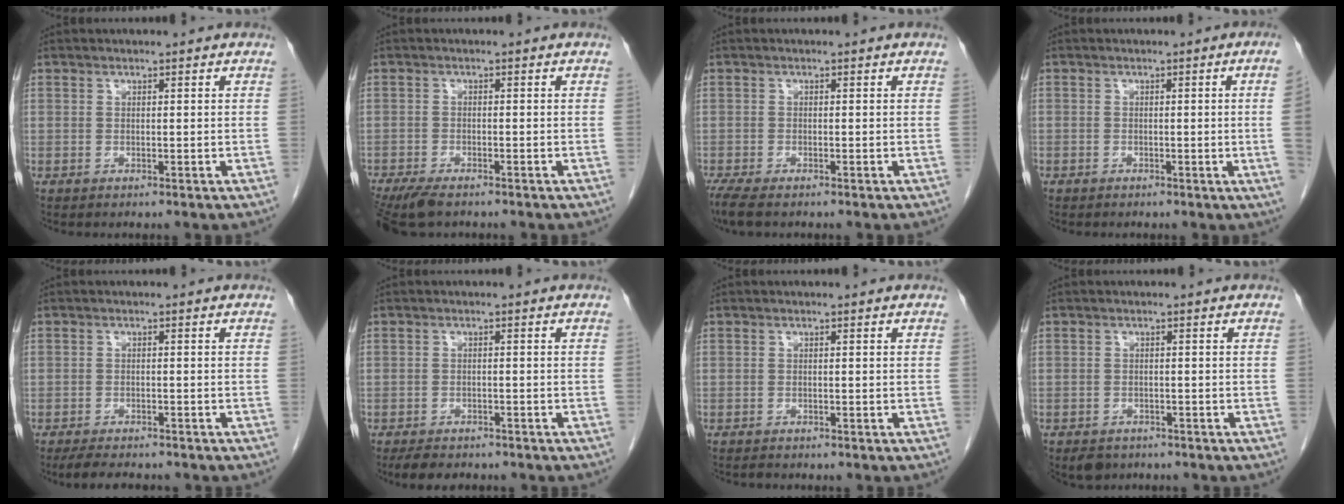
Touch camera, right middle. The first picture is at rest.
{"total": 6.6, "force": [-5.3, 1.7, 3.6], "torque": [-0.062, -0.015, -0.089]}
{"total": 4.0, "force": [-3.1, 0.9, 2.4], "torque": [-0.050, -0.014, -0.052]}
{"total": 3.2, "force": [-0.4, -1.1, 3.0], "torque": [-0.031, -0.003, -0.006]}
{"total": 6.1, "force": [-5.4, 1.4, 2.6], "torque": [-0.045, -0.013, -0.079]}
{"total": 4.7, "force": [-4.0, 1.6, 1.8], "torque": [-0.036, -0.010, -0.057]}
{"total": 0.9, "force": [-0.9, 0.2, 0.1], "torque": [-0.009, -0.003, -0.016]}
{"total": 3.2, "force": [-2.6, 1.8, 0.6], "torque": [-0.012, 0.001, -0.037]}